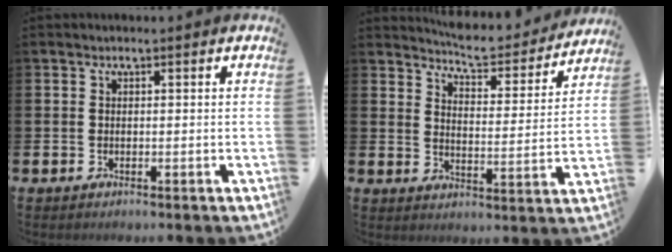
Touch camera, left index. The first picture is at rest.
{"total": 6.7, "force": [6.5, 1.2, 1.2], "torque": [-0.041, -0.048, 0.110]}